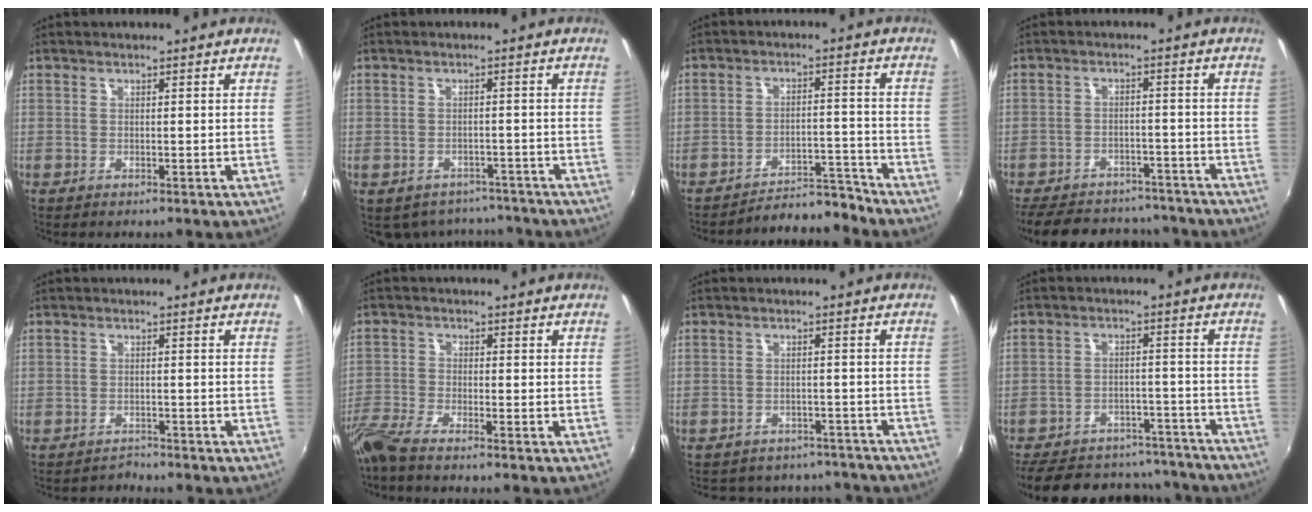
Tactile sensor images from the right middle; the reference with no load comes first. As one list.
[{"total": 8.1, "force": [-6.5, 4.3, 2.2], "torque": [-0.053, -0.003, -0.078]}, {"total": 7.3, "force": [-7.3, 0.1, 0.2], "torque": [-0.019, 0.019, -0.108]}, {"total": 18.5, "force": [-15.4, 7.8, 6.7], "torque": [-0.157, 0.024, -0.202]}, {"total": 1.5, "force": [-1.4, 0.2, -0.5], "torque": [0.007, 0.005, -0.022]}, {"total": 5.2, "force": [-4.5, -0.1, 2.7], "torque": [-0.071, -0.016, -0.096]}, {"total": 13.2, "force": [-11.5, 5.5, 3.5], "torque": [-0.079, 0.012, -0.135]}, {"total": 23.0, "force": [-19.4, 9.4, 7.9], "torque": [-0.177, 0.045, -0.239]}]